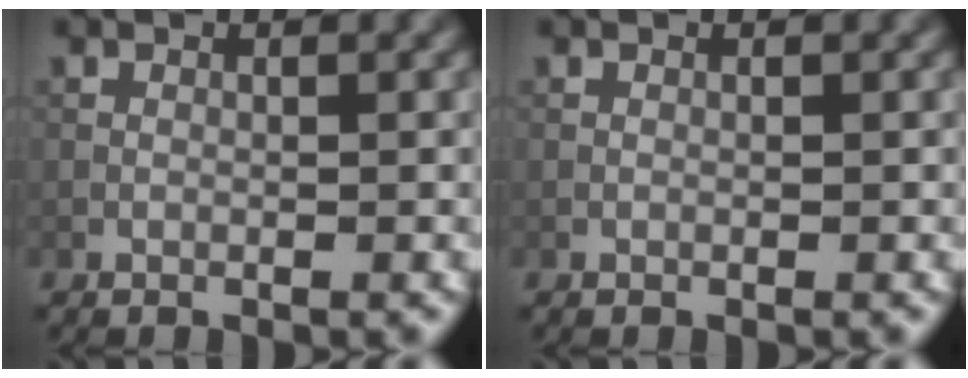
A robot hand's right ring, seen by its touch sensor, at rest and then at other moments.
{"total": 0.0}